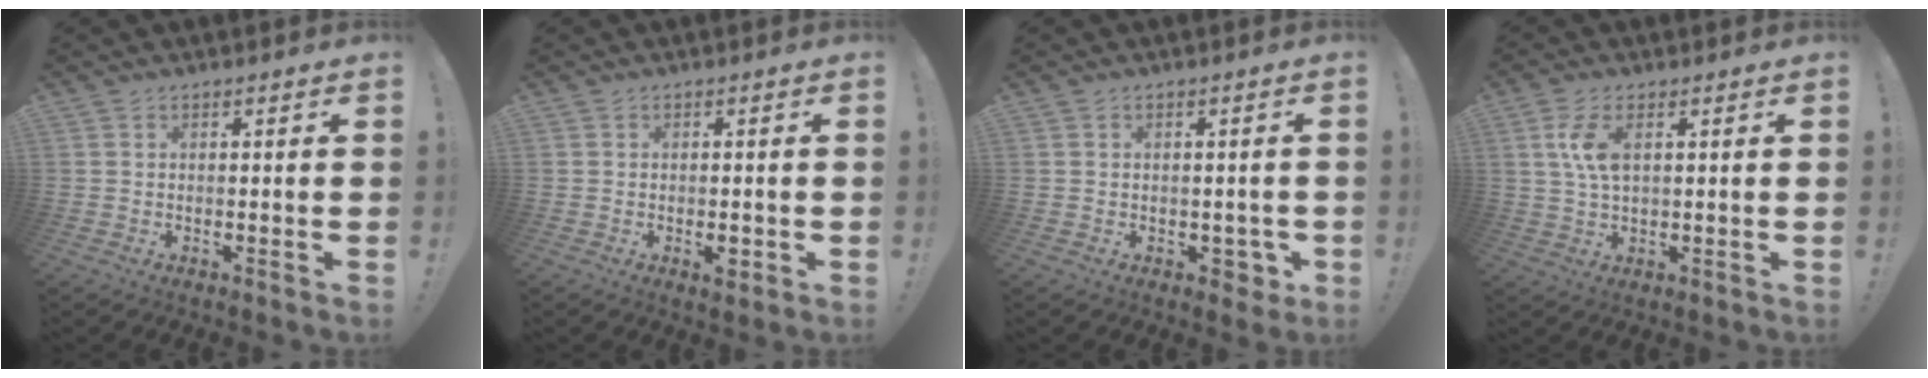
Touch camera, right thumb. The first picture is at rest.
{"total": 2.0, "force": [-0.8, 1.1, 1.5], "torque": [-0.020, 0.005, -0.011]}
{"total": 4.1, "force": [-0.7, 3.3, 2.3], "torque": [-0.014, 0.006, -0.009]}
{"total": 6.9, "force": [1.9, 3.1, 5.9], "torque": [-0.116, -0.004, 0.029]}